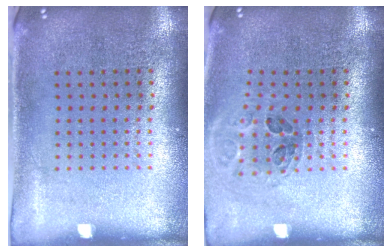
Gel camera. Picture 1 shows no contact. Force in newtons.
{"total": 1.0, "press": 1.0, "slide": 0.1}